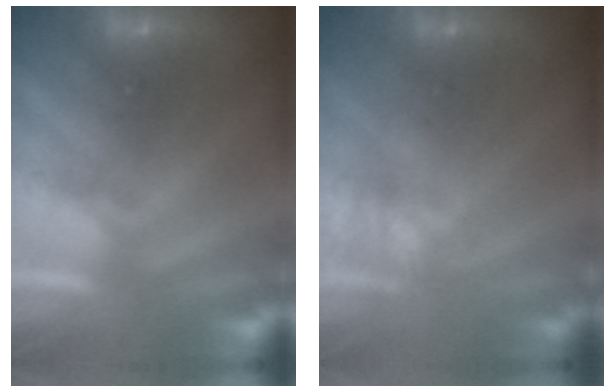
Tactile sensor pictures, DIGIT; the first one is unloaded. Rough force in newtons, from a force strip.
{"total": 5.0}